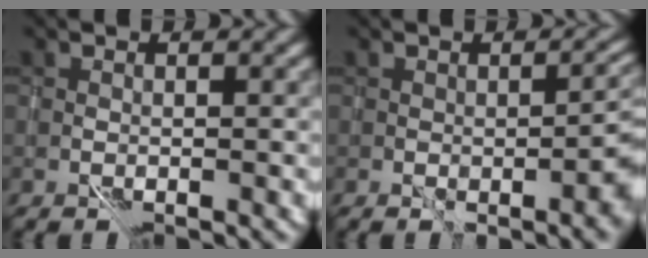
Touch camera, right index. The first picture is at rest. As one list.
[{"total": 4.1, "force": [-0.5, 1.2, 3.9], "torque": [-0.034, 0.006, 0.003]}]